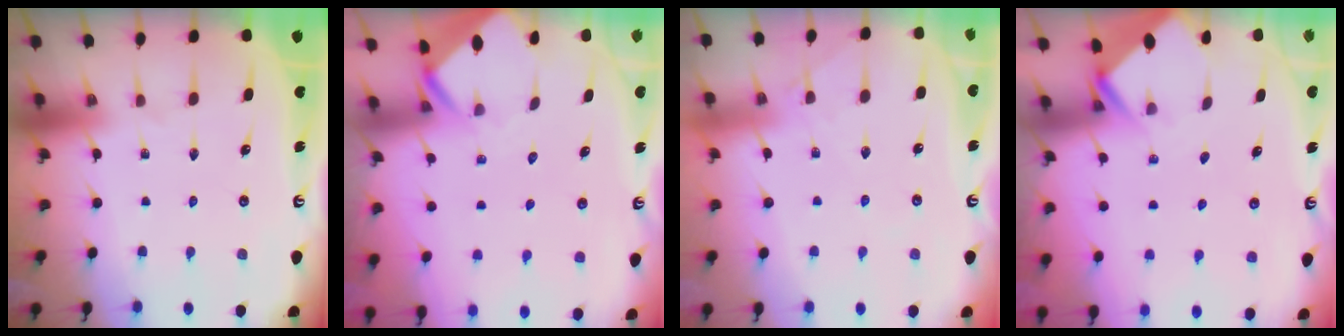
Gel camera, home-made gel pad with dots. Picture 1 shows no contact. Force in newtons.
{"total": 2.5, "press": 2.5, "slide": 0.1}
{"total": 3.1, "press": 3.1, "slide": 0.5}
{"total": 2.8, "press": 2.8, "slide": 0.2}